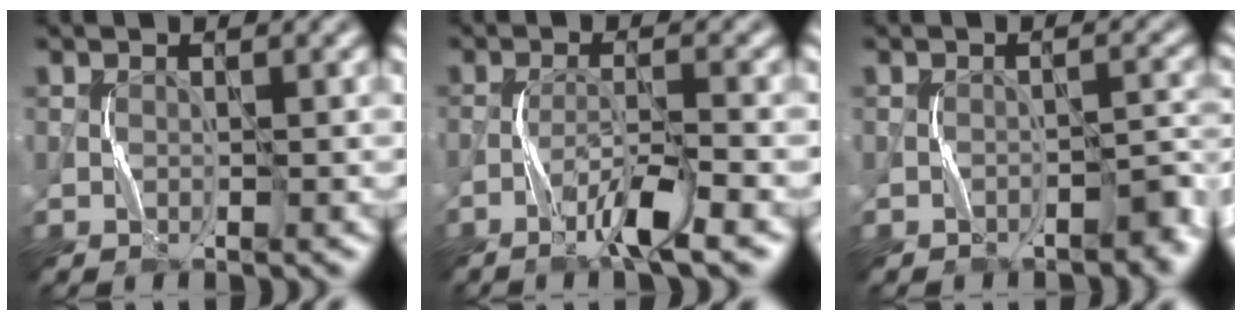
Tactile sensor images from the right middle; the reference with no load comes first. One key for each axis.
{"total": 3.6, "fx": -2.5, "fy": 0.0, "fz": 2.7, "tx": -0.050, "ty": 0.008, "tz": -0.053}
{"total": 2.6, "fx": -1.9, "fy": 1.3, "fz": 1.3, "tx": -0.008, "ty": 0.002, "tz": -0.027}